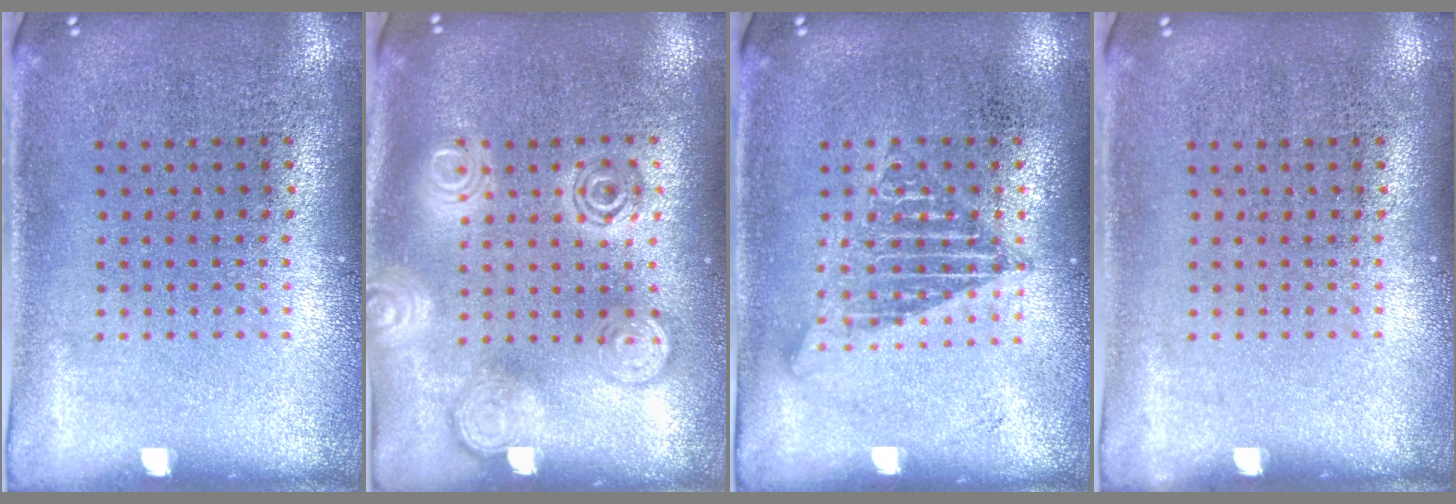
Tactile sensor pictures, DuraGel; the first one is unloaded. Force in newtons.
{"total": 1.9, "press": 1.9, "slide": 0.2}
{"total": 1.1, "press": 1.1, "slide": 0.1}
{"total": 0.0}